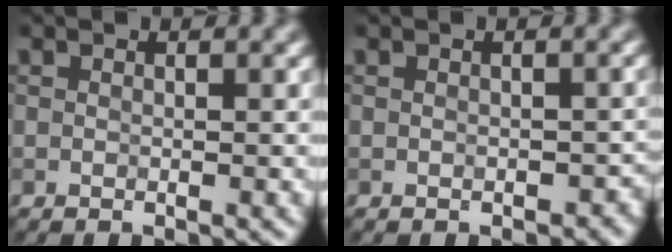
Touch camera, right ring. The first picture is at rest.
{"total": 1.6, "force": [-0.6, 1.2, 0.9], "torque": [-0.008, -0.003, -0.007]}